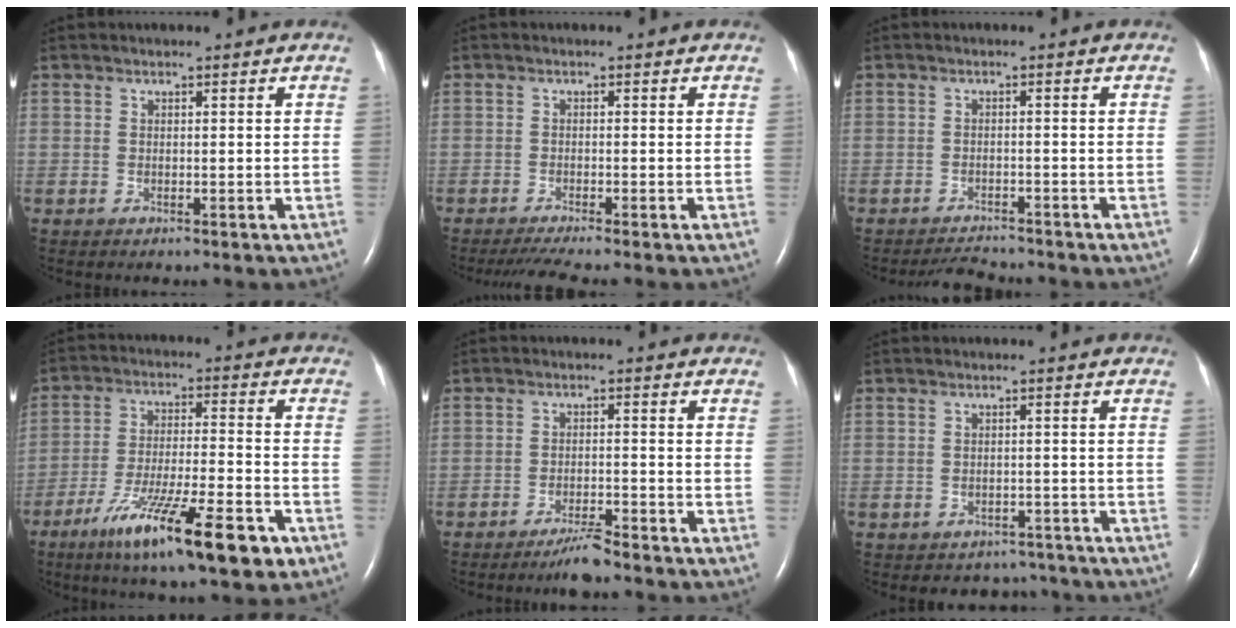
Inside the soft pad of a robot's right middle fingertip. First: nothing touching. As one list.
[{"total": 3.7, "force": [-3.0, -0.7, 1.9], "torque": [-0.037, -0.013, -0.056]}, {"total": 3.3, "force": [-3.3, 0.1, 0.3], "torque": [-0.011, -0.014, -0.054]}, {"total": 16.8, "force": [-9.8, 2.0, 13.5], "torque": [-0.212, -0.032, -0.159]}, {"total": 3.5, "force": [-3.1, -0.2, 1.6], "torque": [-0.033, -0.008, -0.057]}, {"total": 4.4, "force": [-3.8, 2.2, -0.3], "torque": [0.003, 0.015, -0.045]}]